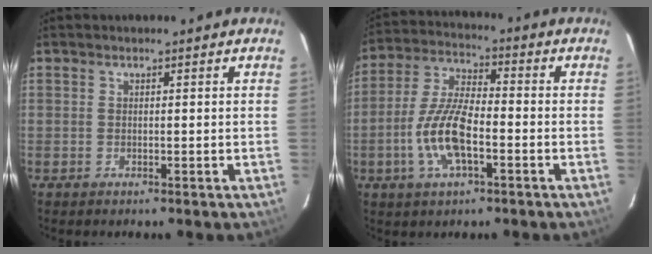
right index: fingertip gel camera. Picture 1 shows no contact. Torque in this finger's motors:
{"motor_torque": [1.79, -0.35, 0.85, 0.11]}